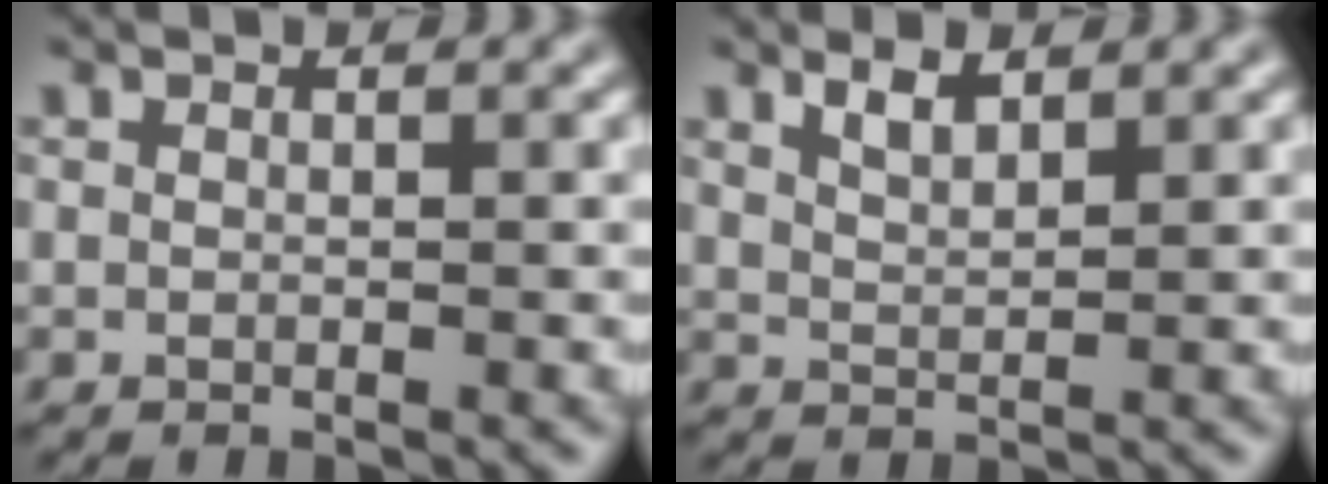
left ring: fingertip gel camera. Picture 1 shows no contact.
{"total": 1.9, "force": [1.5, 0.5, 1.1], "torque": [-0.022, -0.001, 0.030]}